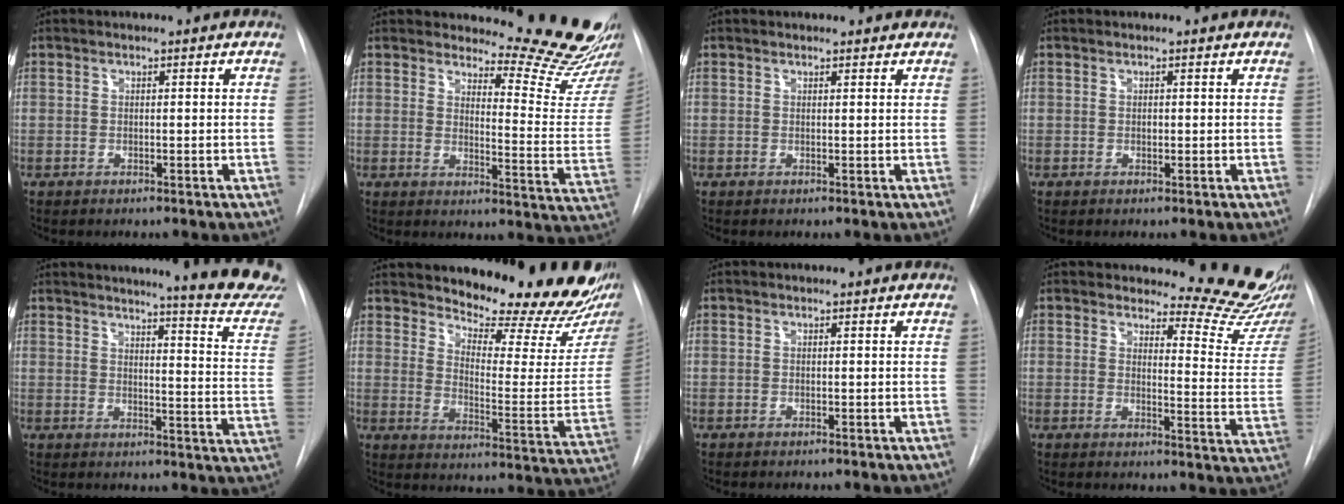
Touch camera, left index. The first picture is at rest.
{"total": 15.2, "force": [14.5, 0.2, 4.2], "torque": [-0.049, -0.138, 0.158]}
{"total": 2.8, "force": [2.6, 1.0, 0.7], "torque": [-0.009, 0.011, 0.020]}
{"total": 0.5, "force": [-0.3, 0.4, 0.2], "torque": [-0.001, -0.003, -0.008]}
{"total": 19.8, "force": [18.2, -0.7, 7.8], "torque": [-0.104, -0.124, 0.197]}
{"total": 20.9, "force": [18.9, 3.0, 8.4], "torque": [-0.119, -0.105, 0.233]}
{"total": 0.0}
{"total": 13.5, "force": [13.1, 1.1, 3.4], "torque": [-0.025, -0.125, 0.125]}